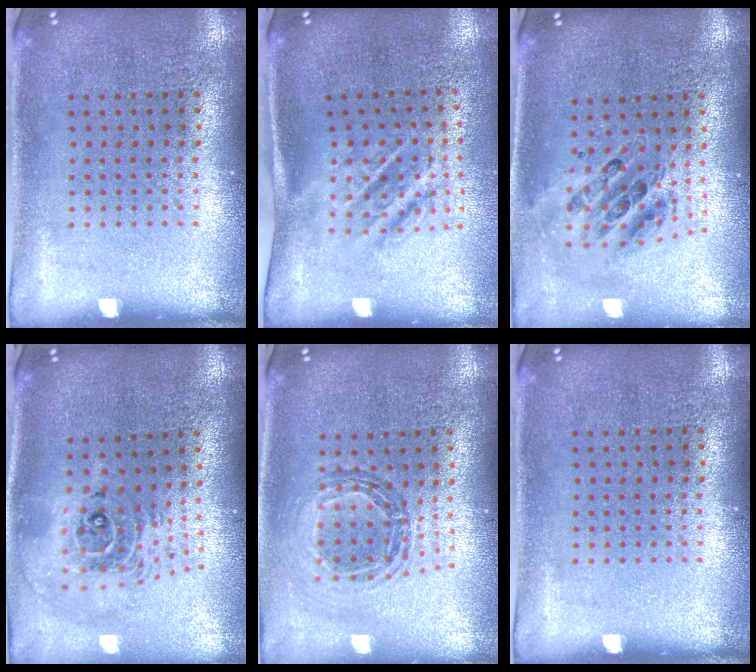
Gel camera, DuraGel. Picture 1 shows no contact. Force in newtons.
{"total": 1.7, "press": 1.2, "slide": 1.2}
{"total": 0.9, "press": 0.9, "slide": 0.2}
{"total": 2.2, "press": 1.6, "slide": 1.5}
{"total": 0.7, "press": 0.7, "slide": 0.1}
{"total": 0.0}